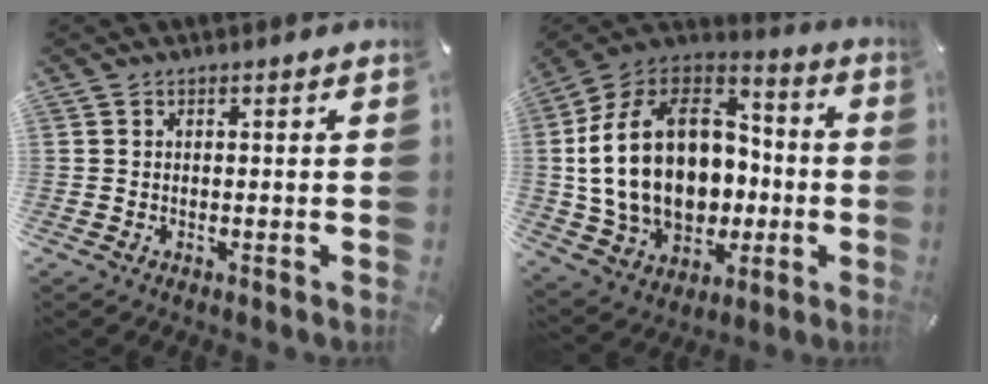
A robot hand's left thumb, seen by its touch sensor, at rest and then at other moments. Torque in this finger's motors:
{"motor_torque": [1.36, 3.65, 2.77, 0.00, 0.41]}